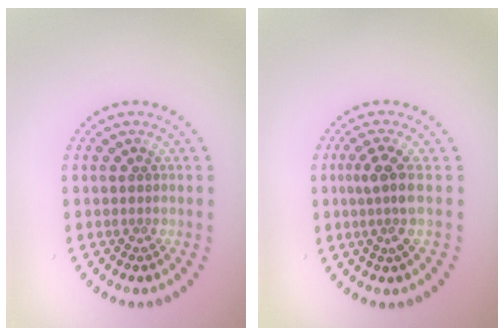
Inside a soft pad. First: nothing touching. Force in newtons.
{"total": 2.6, "press": 1.9, "slide": 1.7}